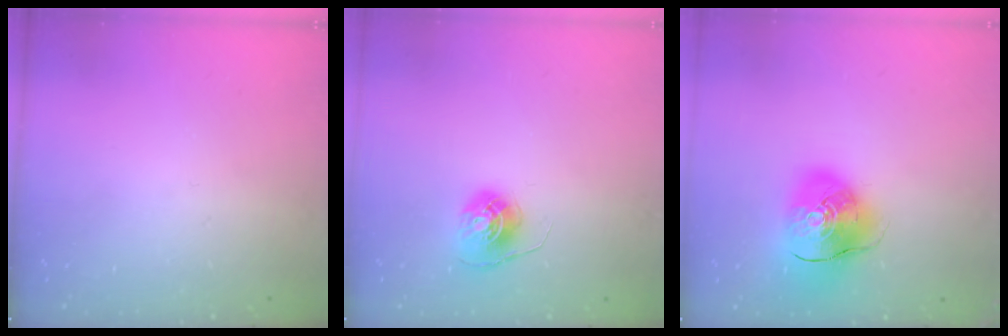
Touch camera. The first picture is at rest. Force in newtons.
{"total": 6.9, "press": 6.9, "slide": 0.5}
{"total": 12.5, "press": 12.3, "slide": 2.1}